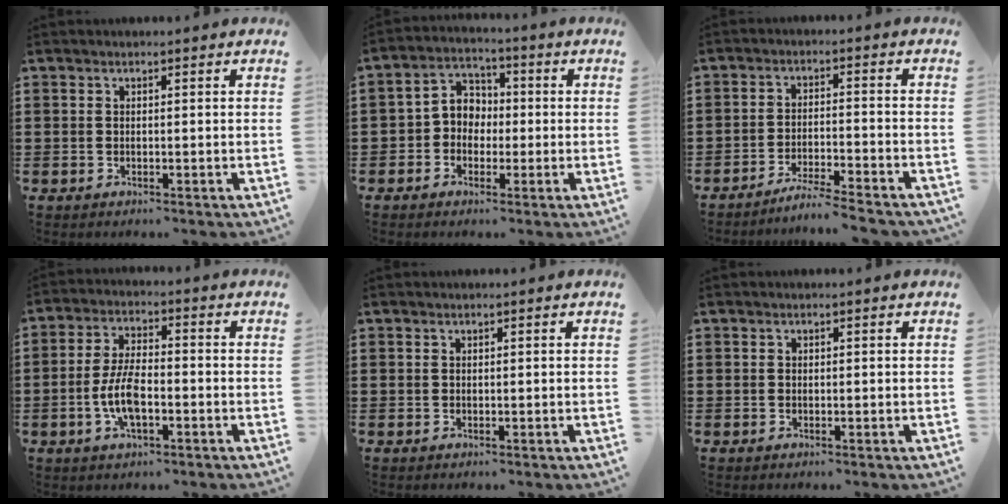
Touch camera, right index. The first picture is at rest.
{"total": 4.6, "force": [-1.0, 4.1, 1.7], "torque": [-0.048, 0.015, -0.025]}
{"total": 4.5, "force": [-4.2, -0.5, 1.5], "torque": [-0.033, -0.009, -0.085]}
{"total": 6.9, "force": [-2.0, 2.9, 5.9], "torque": [-0.143, -0.003, -0.046]}
{"total": 0.0}
{"total": 0.0}